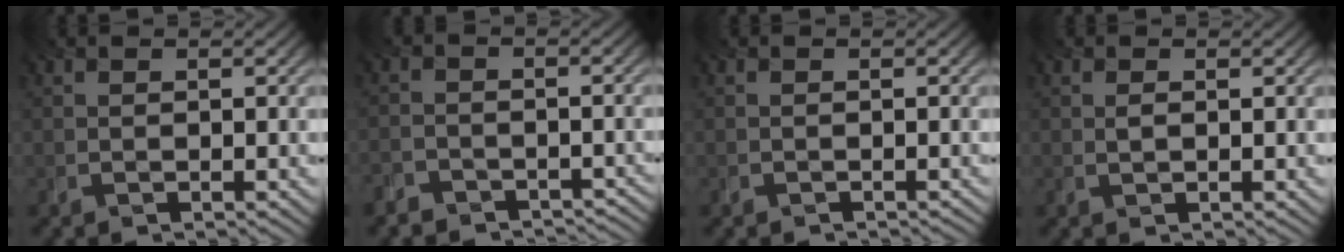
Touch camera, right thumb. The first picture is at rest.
{"total": 4.7, "force": [-4.2, 1.9, 0.8], "torque": [-0.009, -0.004, -0.075]}
{"total": 0.6, "force": [-0.5, 0.1, -0.2], "torque": [0.004, -0.006, -0.010]}
{"total": 0.5, "force": [0.3, 0.3, 0.4], "torque": [-0.009, 0.001, 0.004]}